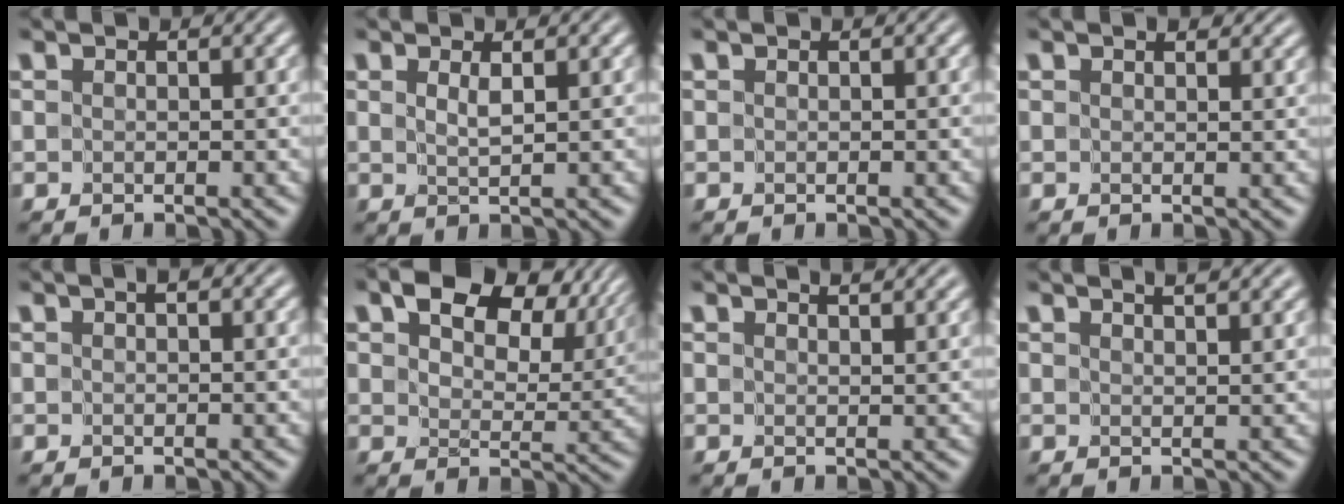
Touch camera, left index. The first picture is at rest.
{"total": 0.6, "force": [0.1, -0.2, 0.5], "torque": [-0.007, 0.001, 0.005]}
{"total": 0.0}
{"total": 1.5, "force": [1.1, 0.6, 0.8], "torque": [-0.008, 0.001, 0.015]}
{"total": 1.4, "force": [0.6, 0.5, 1.1], "torque": [-0.009, 0.002, 0.006]}
{"total": 8.6, "force": [4.9, 4.7, 5.2], "torque": [-0.088, 0.004, 0.087]}
{"total": 3.6, "force": [2.9, 1.1, 1.8], "torque": [-0.006, 0.024, 0.014]}
{"total": 4.5, "force": [3.4, 1.5, 2.6], "torque": [-0.013, 0.029, 0.020]}